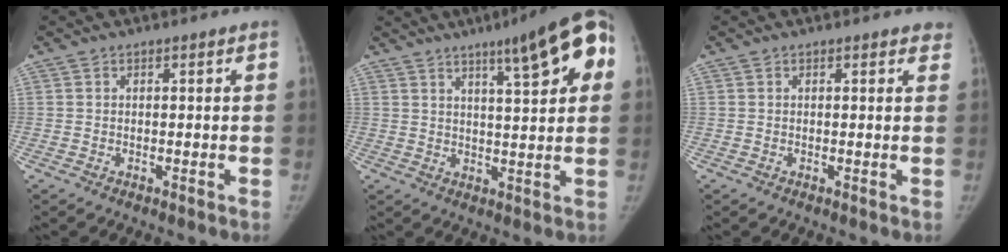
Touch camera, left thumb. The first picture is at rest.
{"total": 13.1, "force": [5.7, 2.5, 11.6], "torque": [-0.140, -0.006, 0.072]}
{"total": 1.6, "force": [1.4, 0.7, 0.5], "torque": [0.009, -0.003, 0.005]}